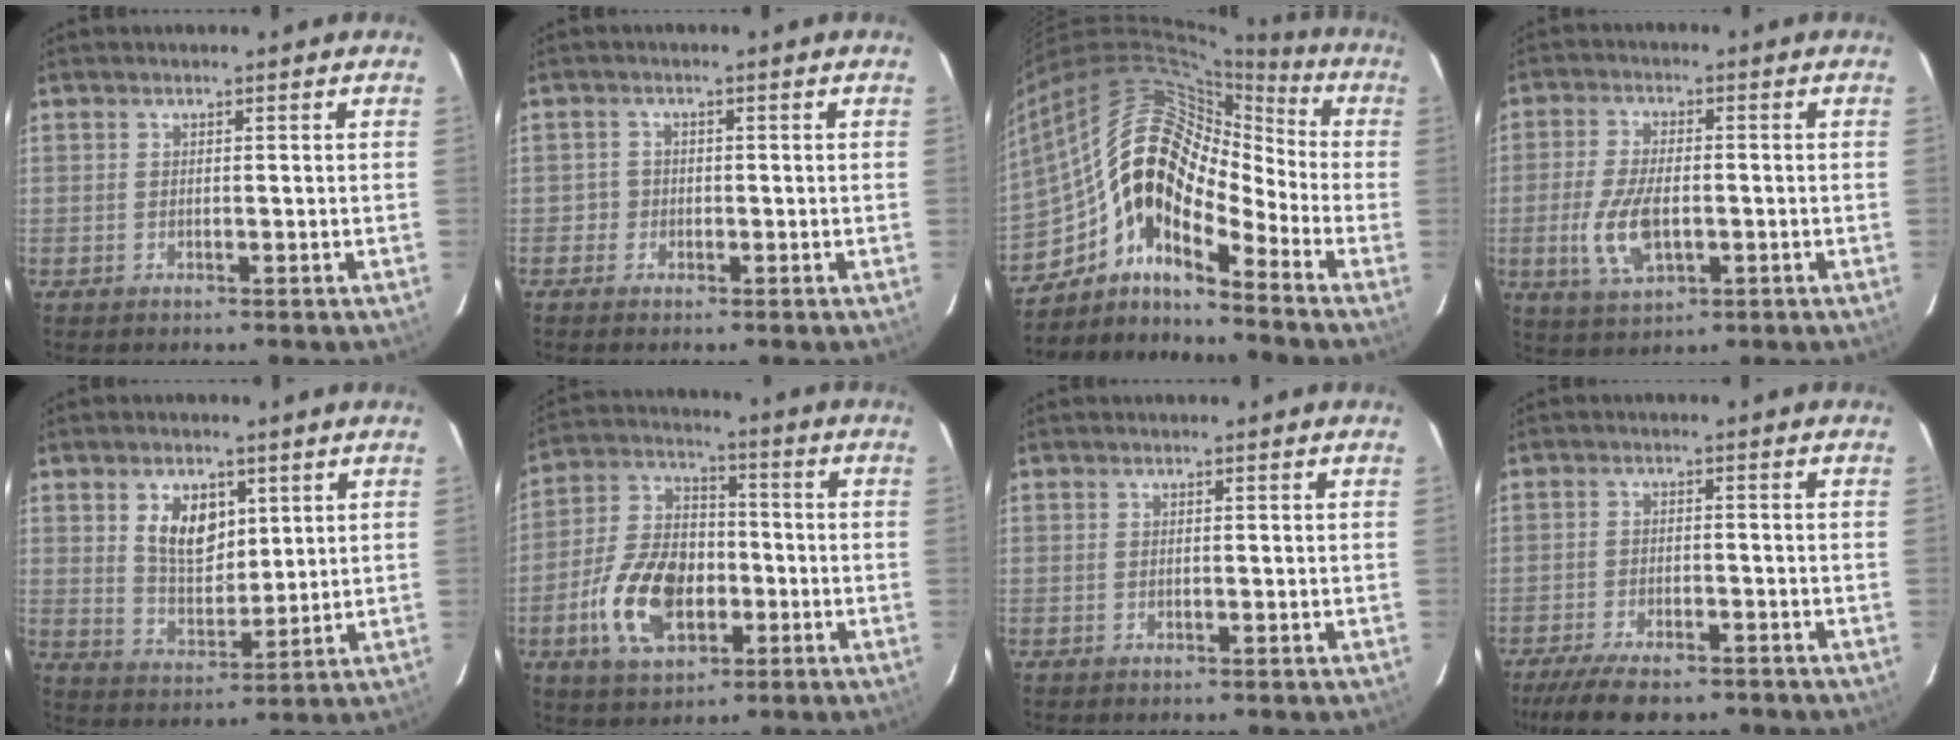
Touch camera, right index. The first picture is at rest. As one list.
[{"total": 2.1, "force": [-1.0, 1.8, -0.1], "torque": [0.004, 0.011, -0.017]}, {"total": 16.2, "force": [-6.9, 8.2, 12.1], "torque": [-0.183, 0.003, -0.147]}, {"total": 9.4, "force": [-2.1, 4.7, 7.9], "torque": [-0.170, -0.008, -0.033]}, {"total": 8.8, "force": [3.4, 5.4, 6.0], "torque": [-0.104, 0.005, 0.073]}, {"total": 15.4, "force": [-4.8, 9.8, 10.9], "torque": [-0.233, 0.012, -0.077]}, {"total": 0.0}, {"total": 11.0, "force": [-8.8, 3.6, 5.6], "torque": [-0.129, -0.021, -0.141]}]